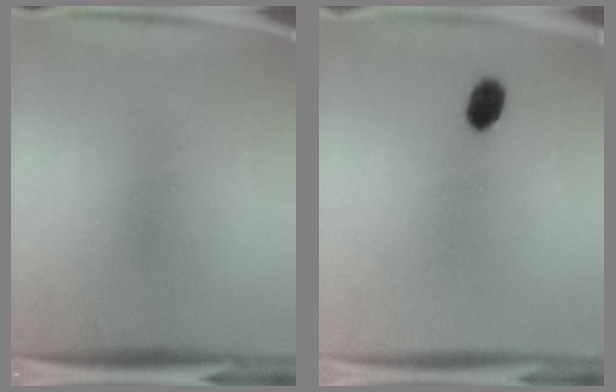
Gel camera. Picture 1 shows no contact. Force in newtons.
{"total": 4.4}